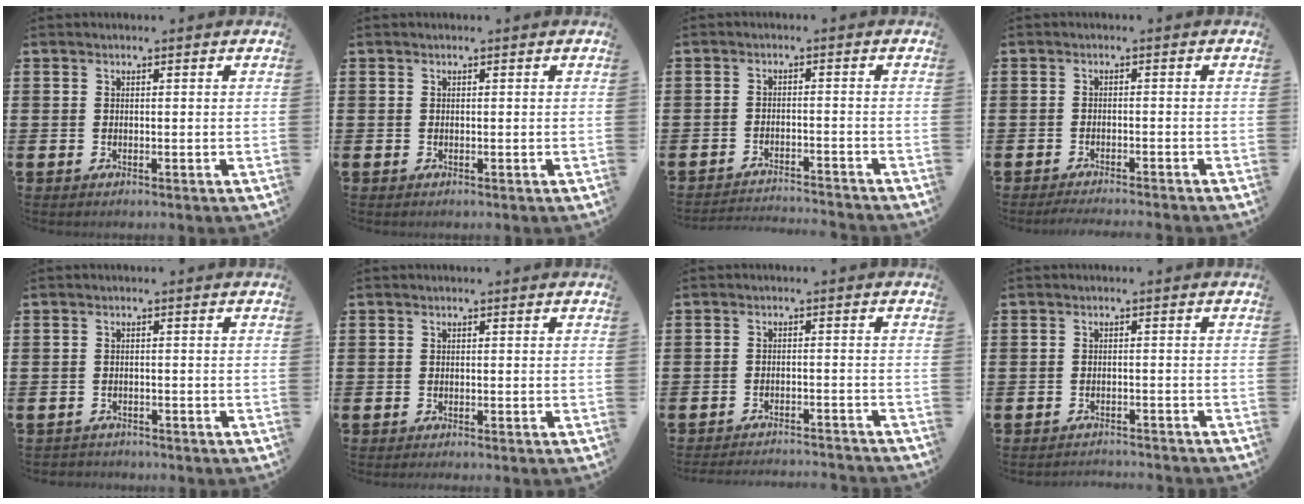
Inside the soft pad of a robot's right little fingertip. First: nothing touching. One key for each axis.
{"total": 0.0}
{"total": 2.5, "fx": -2.4, "fy": -0.2, "fz": 0.0, "tx": -0.003, "ty": 0.003, "tz": -0.053}
{"total": 1.5, "fx": -1.4, "fy": -0.2, "fz": 0.4, "tx": -0.006, "ty": 0.002, "tz": -0.027}
{"total": 1.0, "fx": -0.9, "fy": 0.2, "fz": -0.2, "tx": 0.000, "ty": 0.002, "tz": -0.021}
{"total": 0.0}
{"total": 2.3, "fx": -2.2, "fy": -0.2, "fz": -0.1, "tx": -0.002, "ty": 0.004, "tz": -0.048}
{"total": 1.4, "fx": -1.4, "fy": -0.1, "fz": -0.2, "tx": 0.000, "ty": 0.004, "tz": -0.029}